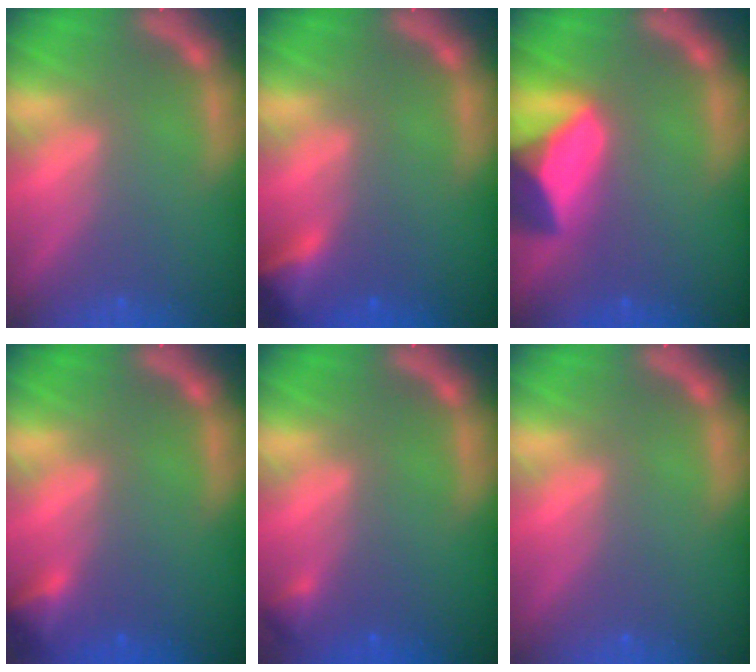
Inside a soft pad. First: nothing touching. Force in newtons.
{"total": 2.9}
{"total": 9.4}
{"total": 1.9}
{"total": 0.9}
{"total": 0.0}